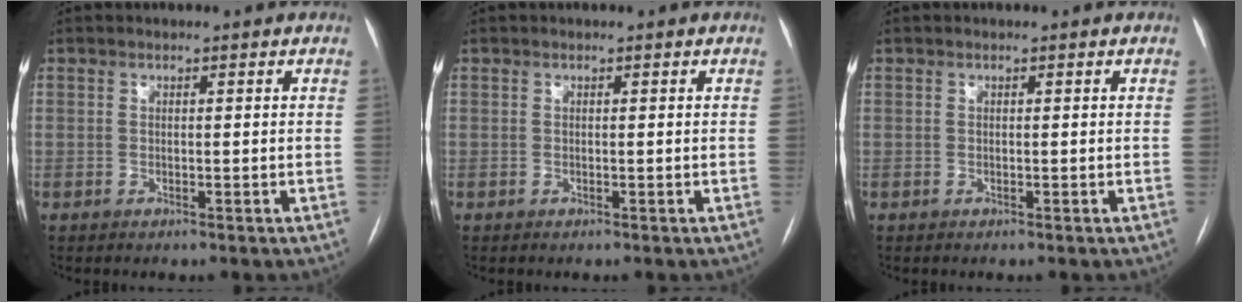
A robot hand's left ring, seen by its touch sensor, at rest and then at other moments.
{"total": 0.0}
{"total": 0.0}